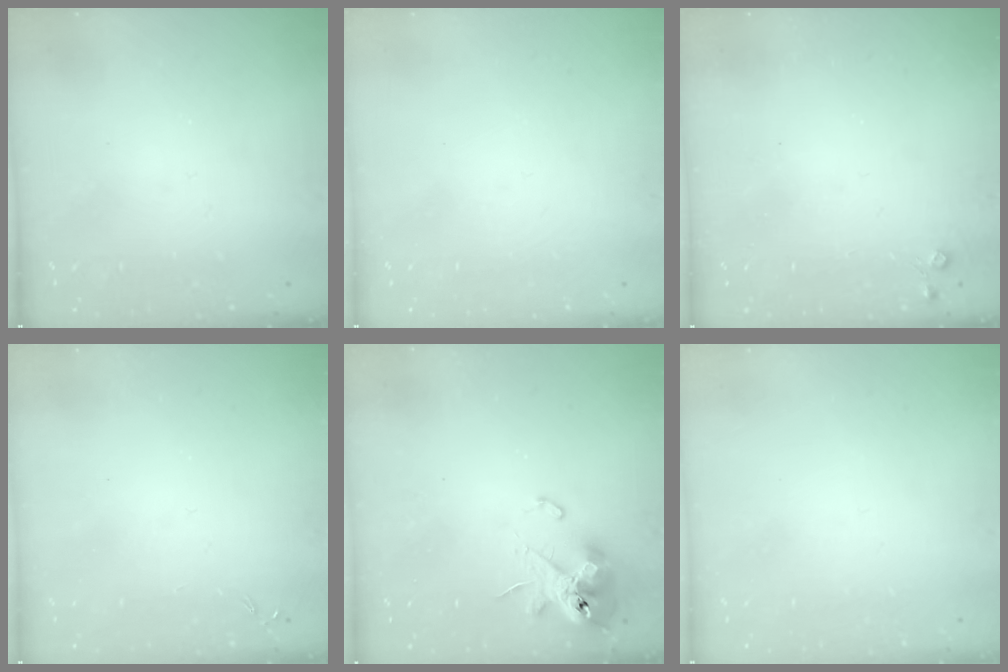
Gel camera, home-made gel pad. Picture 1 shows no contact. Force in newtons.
{"total": 0.0}
{"total": 3.7, "press": 3.7, "slide": 0.5}
{"total": 0.0}
{"total": 13.1, "press": 13.0, "slide": 1.7}
{"total": 0.0}